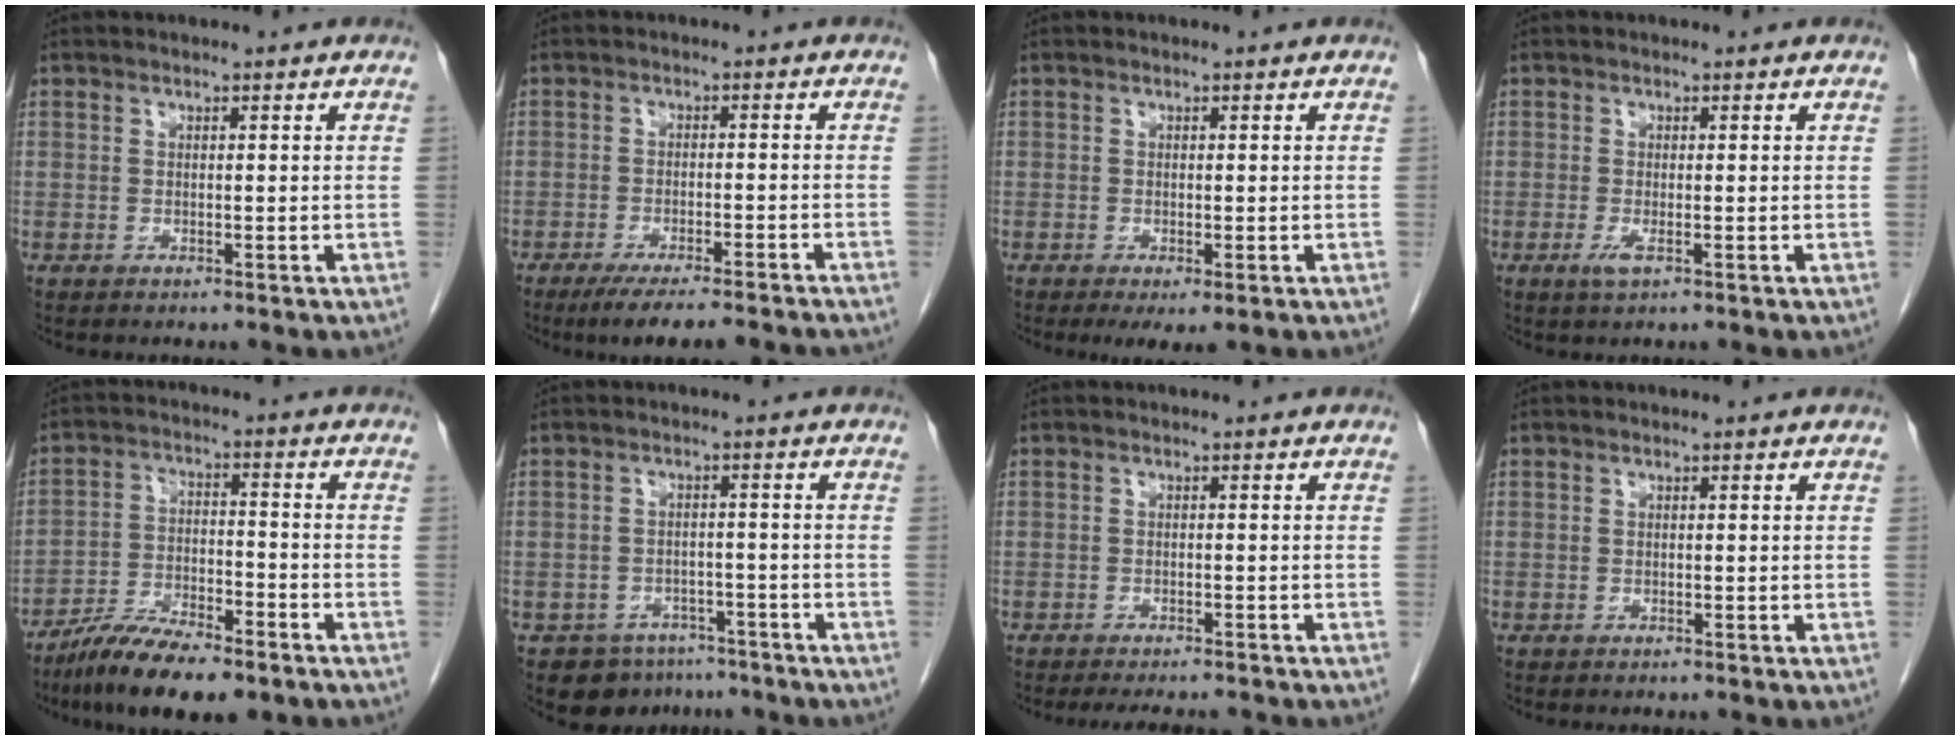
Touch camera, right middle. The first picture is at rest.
{"total": 10.4, "force": [-8.9, 0.2, 5.5], "torque": [-0.066, -0.020, -0.131]}
{"total": 2.9, "force": [-1.5, 0.8, 2.3], "torque": [-0.033, -0.009, -0.016]}
{"total": 1.7, "force": [-0.7, 0.3, 1.5], "torque": [-0.029, -0.004, -0.011]}
{"total": 11.3, "force": [-8.6, 2.5, 6.9], "torque": [-0.124, -0.019, -0.152]}
{"total": 6.8, "force": [-5.4, 4.1, 0.9], "torque": [-0.001, 0.009, -0.074]}
{"total": 6.9, "force": [-6.3, 1.3, 2.6], "torque": [-0.033, -0.010, -0.080]}
{"total": 0.0}